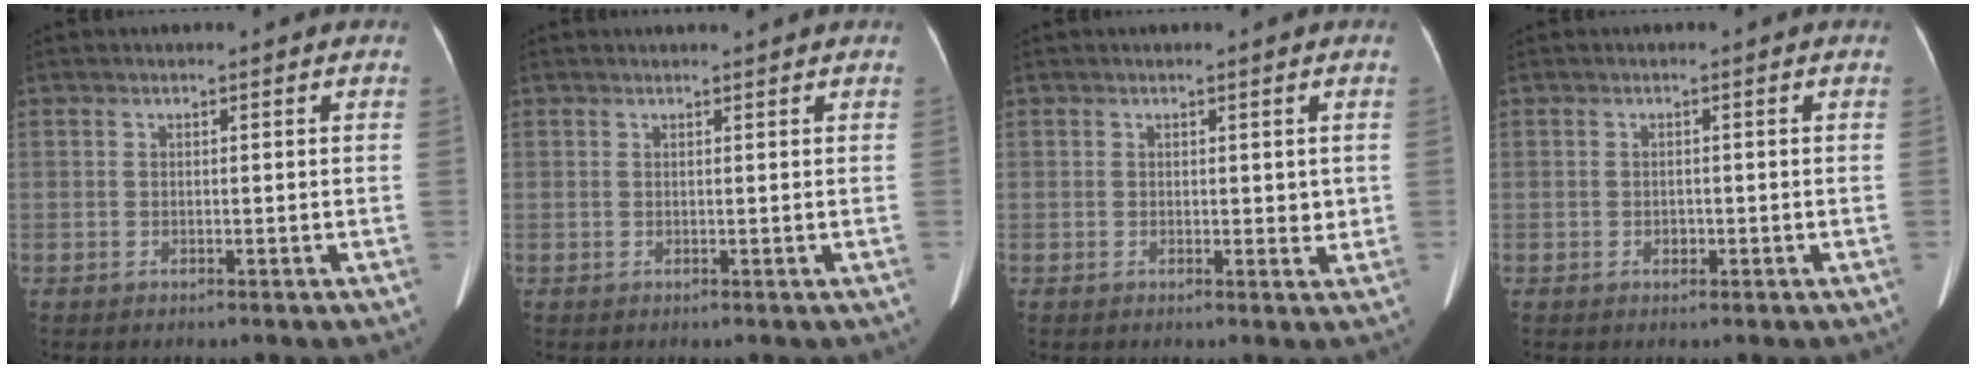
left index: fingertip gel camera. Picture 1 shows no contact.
{"total": 2.1, "force": [2.0, -0.3, 0.6], "torque": [-0.007, 0.011, 0.031]}
{"total": 2.1, "force": [0.9, 1.1, 1.5], "torque": [-0.021, -0.004, 0.015]}
{"total": 0.7, "force": [-0.4, 0.6, 0.2], "torque": [-0.008, -0.002, -0.006]}